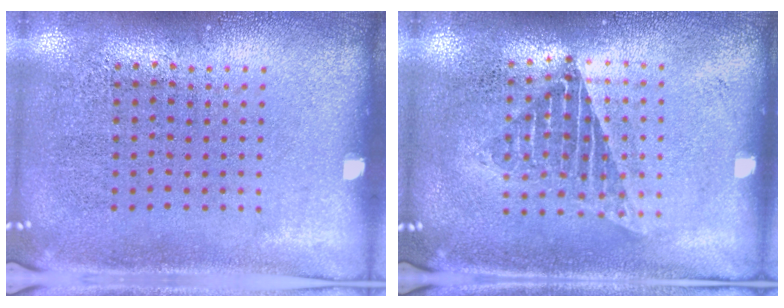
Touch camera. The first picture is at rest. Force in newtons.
{"total": 1.3, "press": 1.2, "slide": 0.6}